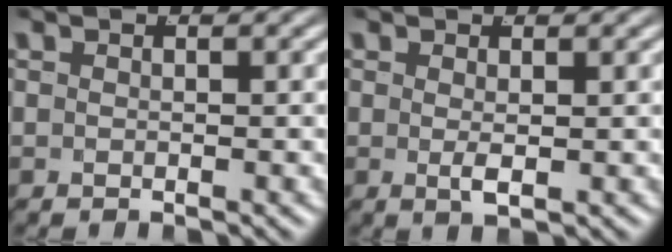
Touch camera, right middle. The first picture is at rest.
{"total": 1.1, "force": [0.1, -0.3, 1.1], "torque": [-0.016, -0.008, 0.007]}